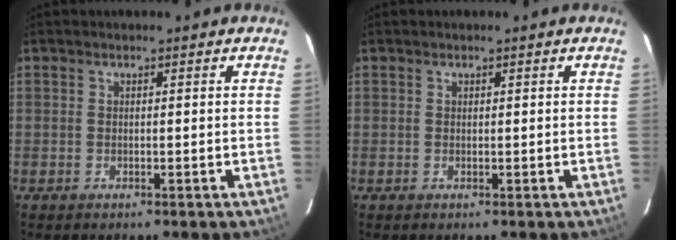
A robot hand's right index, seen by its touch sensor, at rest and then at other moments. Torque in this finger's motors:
{"motor_torque": [0.16, 0.09, 0.01, 0.01]}